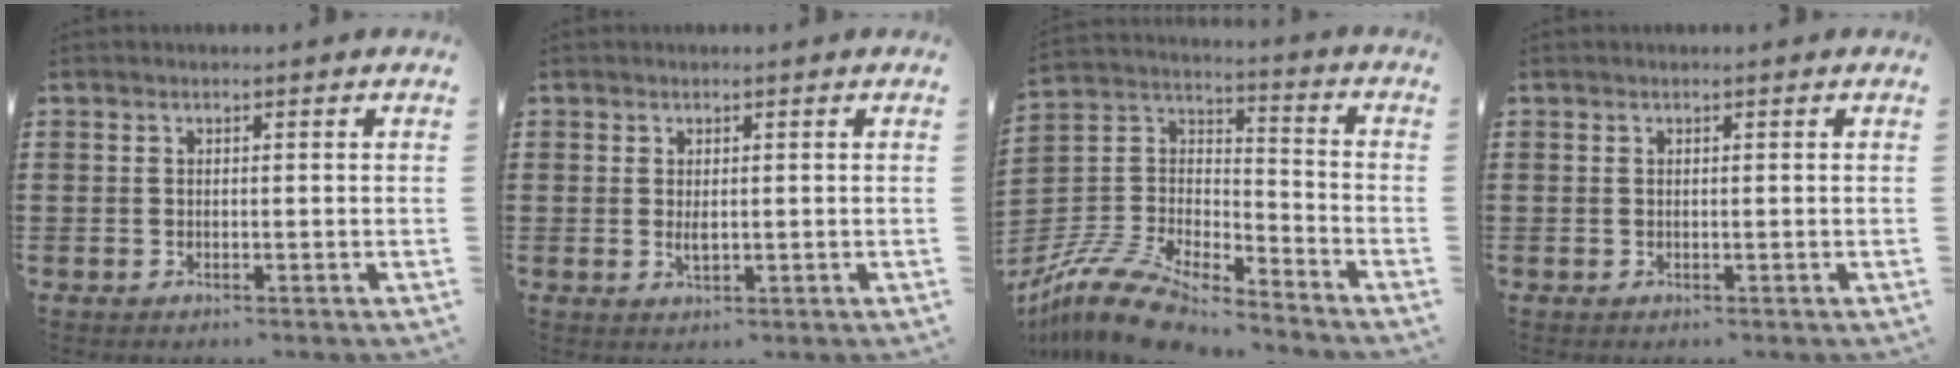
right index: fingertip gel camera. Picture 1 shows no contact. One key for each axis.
{"total": 1.5, "fx": 0.2, "fy": 0.7, "fz": 1.3, "tx": -0.025, "ty": 0.004, "tz": 0.004}
{"total": 12.0, "fx": -10.9, "fy": 2.6, "fz": 4.2, "tx": -0.101, "ty": 0.018, "tz": -0.221}
{"total": 0.0}